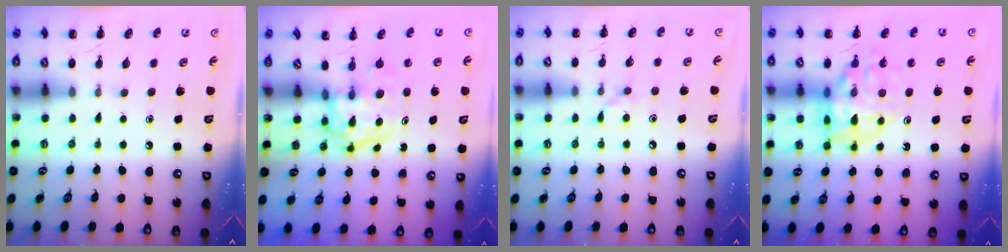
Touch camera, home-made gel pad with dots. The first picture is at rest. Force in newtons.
{"total": 3.8, "press": 3.8, "slide": 0.4}
{"total": 5.4, "press": 5.1, "slide": 2.0}
{"total": 14.1, "press": 13.8, "slide": 2.6}